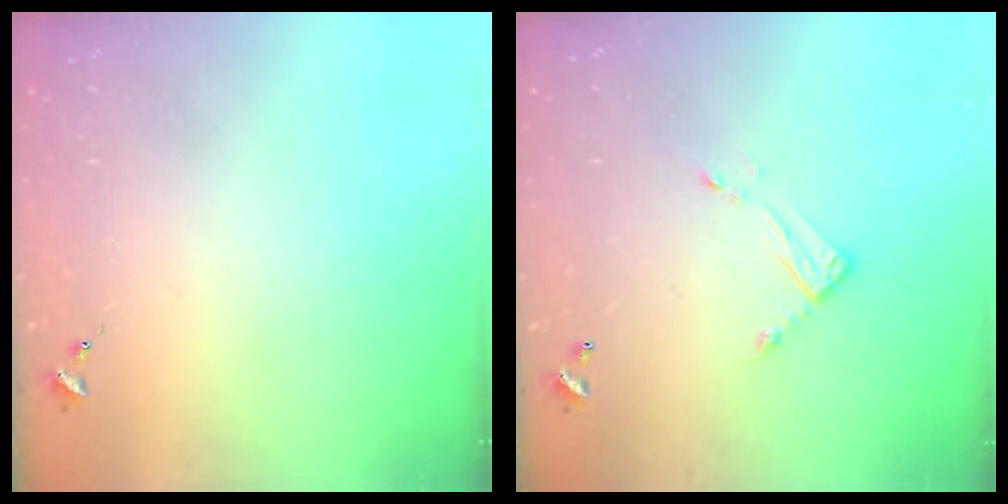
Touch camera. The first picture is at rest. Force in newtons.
{"total": 7.3, "press": 7.3, "slide": 0.3}